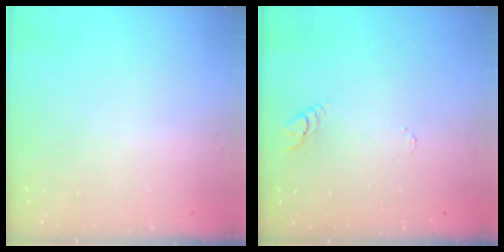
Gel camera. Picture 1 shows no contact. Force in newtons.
{"total": 2.9, "press": 2.9, "slide": 0.4}